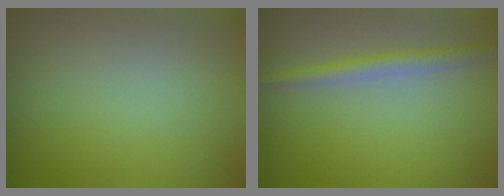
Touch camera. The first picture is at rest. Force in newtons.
{"total": 2.2, "press": 2.2, "slide": 0.0}